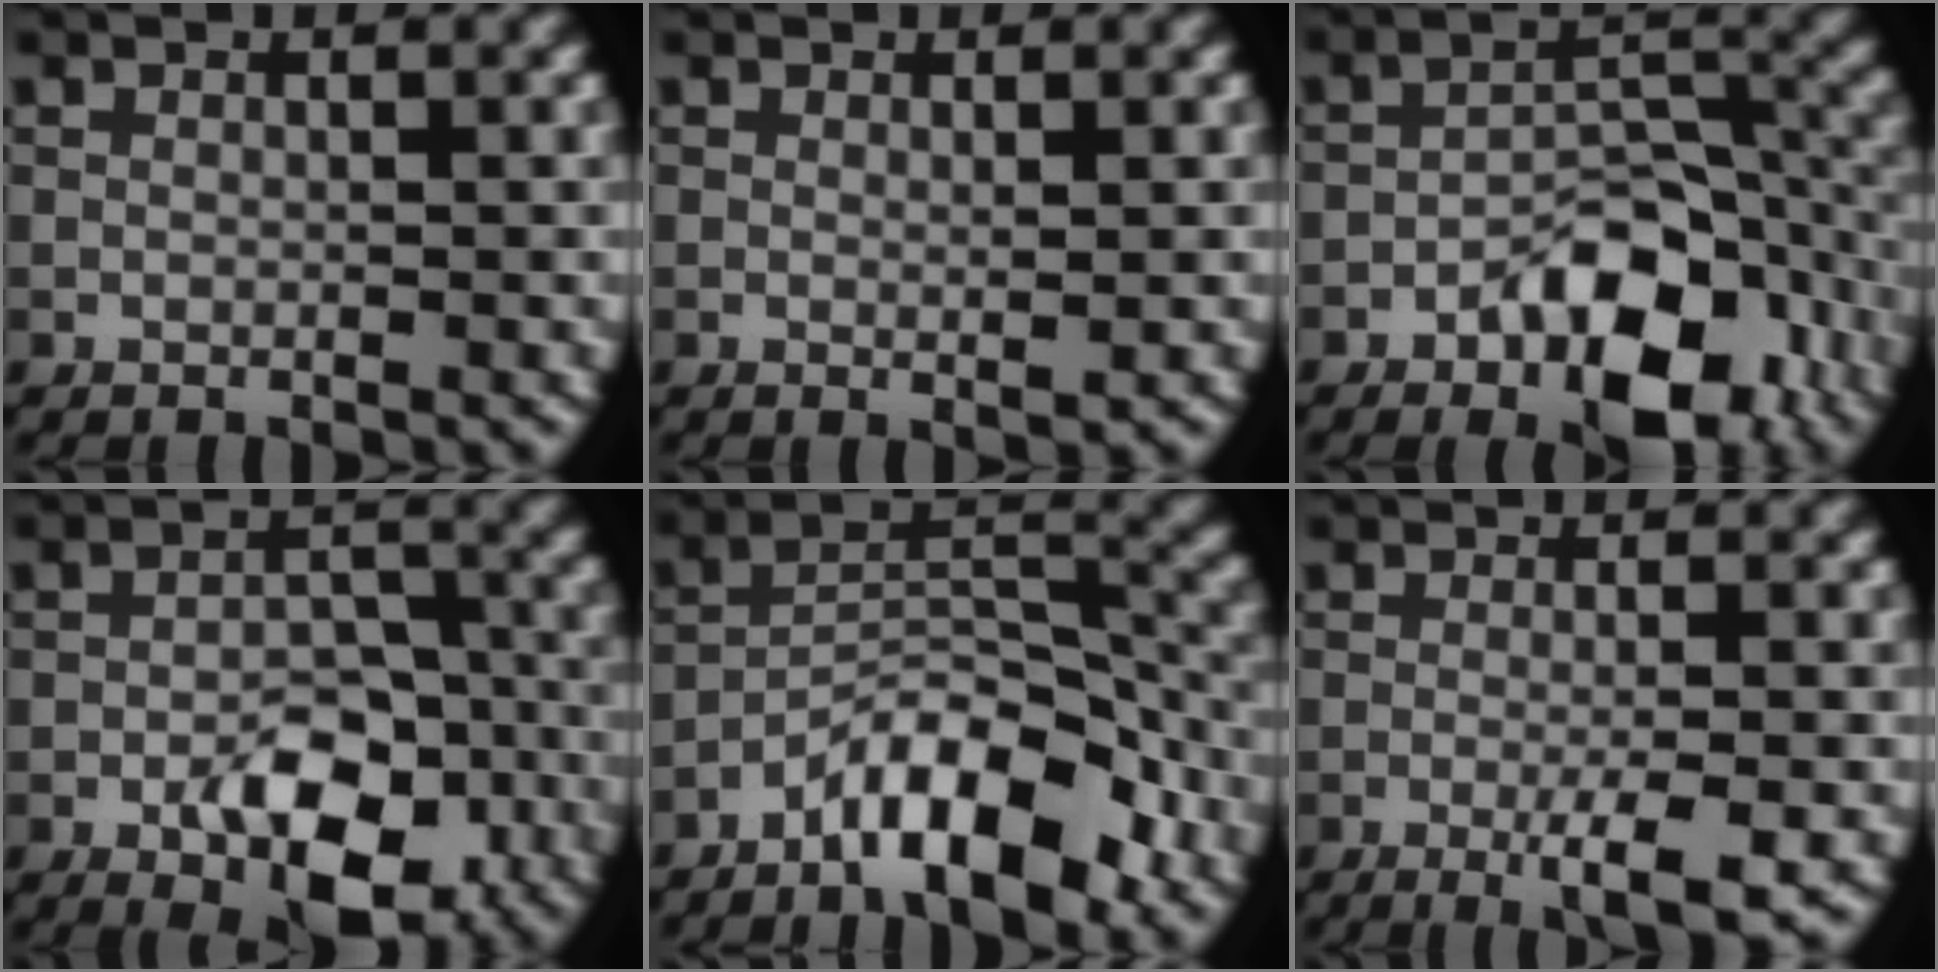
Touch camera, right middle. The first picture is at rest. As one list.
[{"total": 0.9, "force": [0.1, 0.1, 0.9], "torque": [-0.013, -0.003, 0.001]}, {"total": 9.7, "force": [-4.9, 4.8, 6.8], "torque": [-0.088, 0.008, -0.078]}, {"total": 7.9, "force": [-3.8, 3.9, 5.6], "torque": [-0.078, 0.004, -0.057]}, {"total": 8.5, "force": [-5.6, 2.8, 5.8], "torque": [-0.082, 0.017, -0.100]}, {"total": 4.2, "force": [-1.7, 0.6, 3.8], "torque": [-0.062, -0.002, -0.029]}]